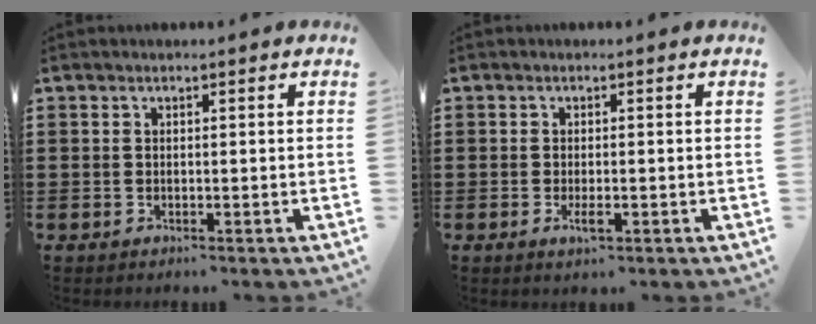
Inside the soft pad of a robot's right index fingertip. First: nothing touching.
{"total": 1.9, "force": [-0.7, 0.6, 1.6], "torque": [-0.045, -0.007, -0.016]}